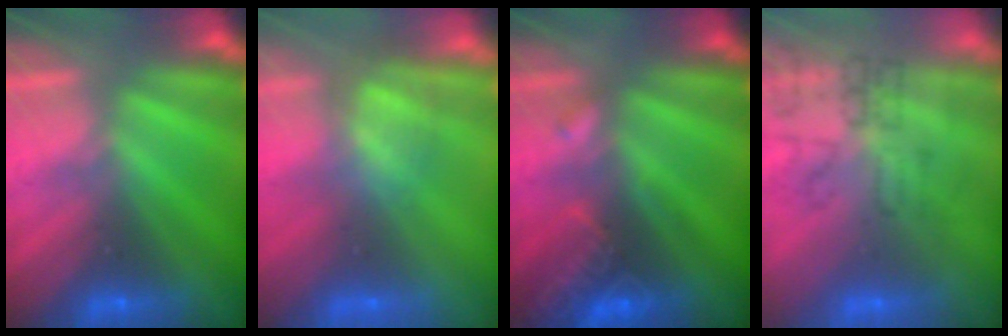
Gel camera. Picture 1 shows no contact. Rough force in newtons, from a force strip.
{"total": 8.6}
{"total": 2.8}
{"total": 4.8}